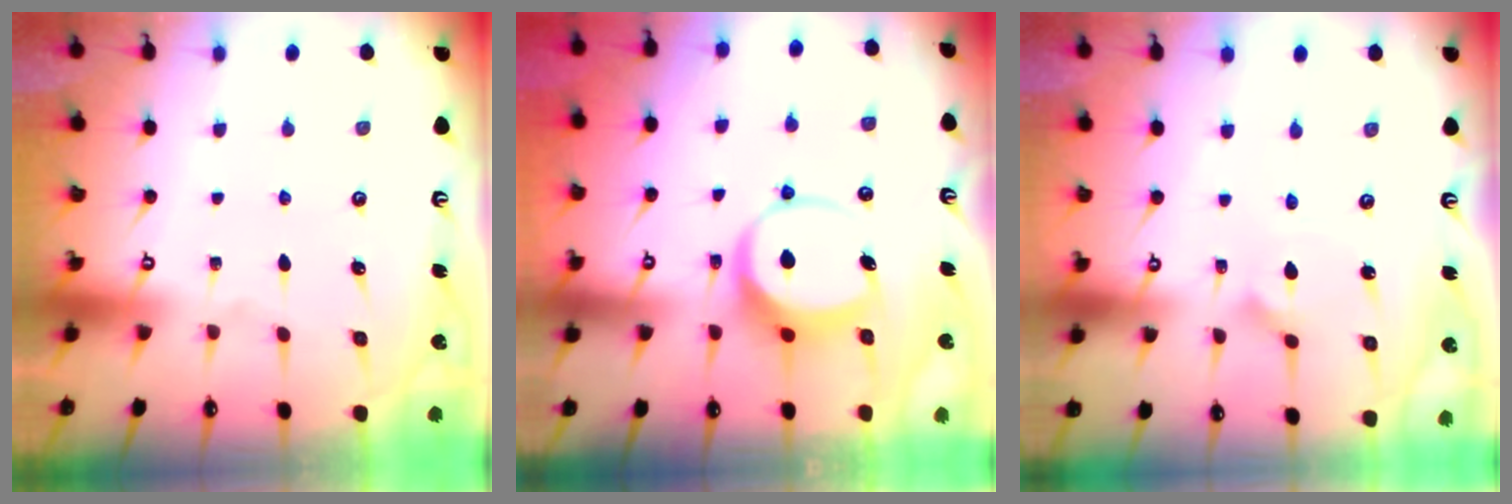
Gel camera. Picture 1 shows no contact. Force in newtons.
{"total": 7.6, "press": 7.5, "slide": 1.3}
{"total": 2.8, "press": 2.8, "slide": 0.4}